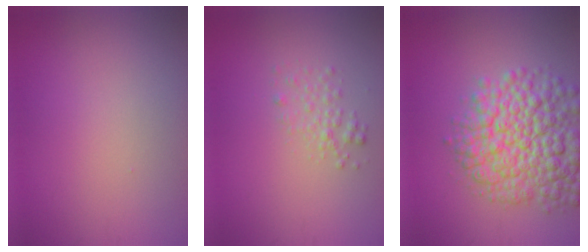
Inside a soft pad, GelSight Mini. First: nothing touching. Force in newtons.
{"total": 1.5, "press": 1.5, "slide": 0.0}
{"total": 9.2, "press": 9.2, "slide": 0.3}